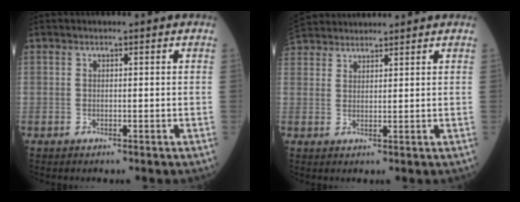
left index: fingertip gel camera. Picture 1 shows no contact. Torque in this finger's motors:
{"motor_torque": [0.74, -1.40, 0.19, 0.06]}